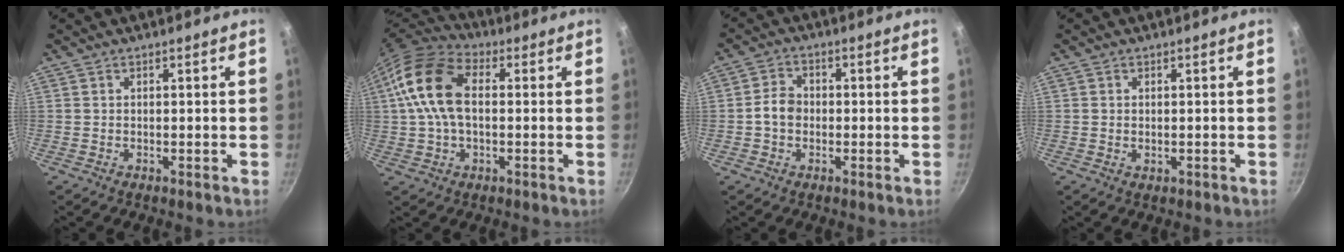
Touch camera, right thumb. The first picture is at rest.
{"total": 14.5, "force": [1.4, 8.9, 11.4], "torque": [-0.207, 0.025, 0.010]}
{"total": 4.4, "force": [-0.6, 3.5, 2.5], "torque": [-0.030, 0.019, -0.018]}
{"total": 0.9, "force": [0.0, 0.7, 0.6], "torque": [-0.009, 0.000, 0.000]}